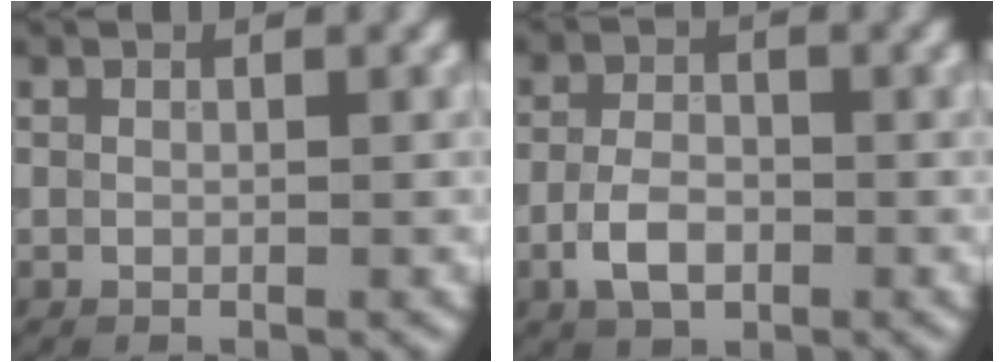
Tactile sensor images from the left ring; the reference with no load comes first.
{"total": 3.4, "force": [-1.4, 2.0, 2.4], "torque": [-0.045, 0.002, -0.032]}